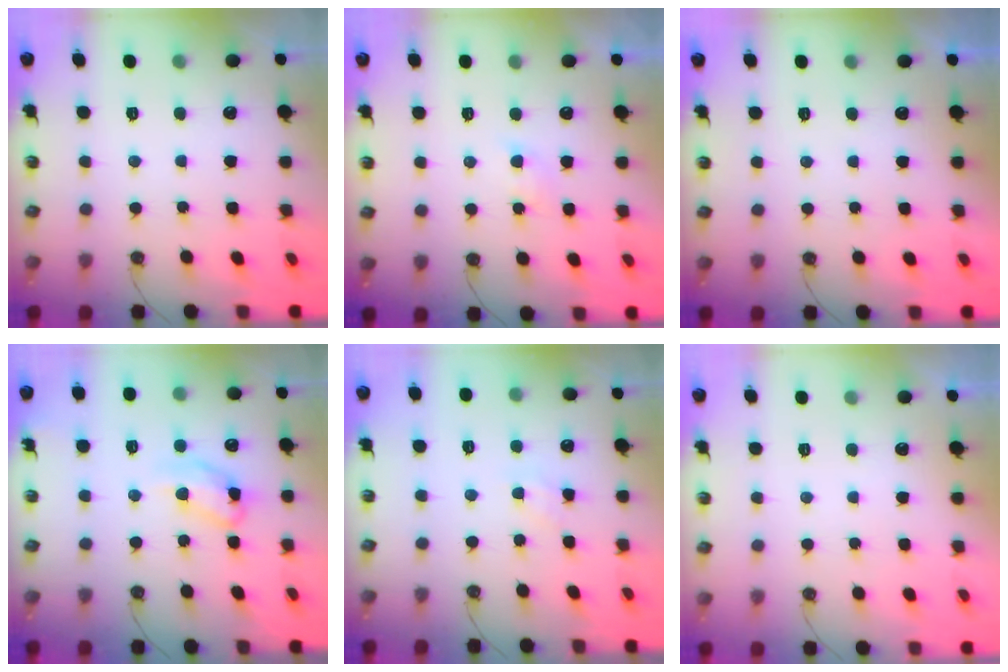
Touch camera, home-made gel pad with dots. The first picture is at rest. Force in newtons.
{"total": 2.9, "press": 2.9, "slide": 0.5}
{"total": 0.0}
{"total": 12.9, "press": 12.9, "slide": 0.8}
{"total": 1.4, "press": 1.3, "slide": 0.2}
{"total": 0.0}